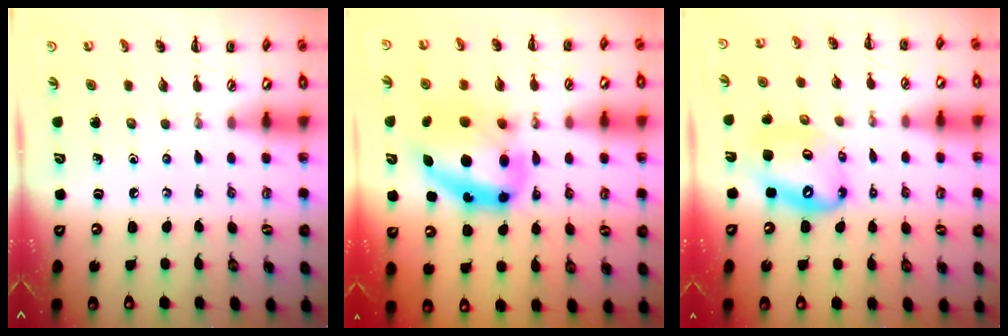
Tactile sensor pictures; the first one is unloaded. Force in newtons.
{"total": 12.9, "press": 12.6, "slide": 3.0}
{"total": 13.1, "press": 12.6, "slide": 3.6}